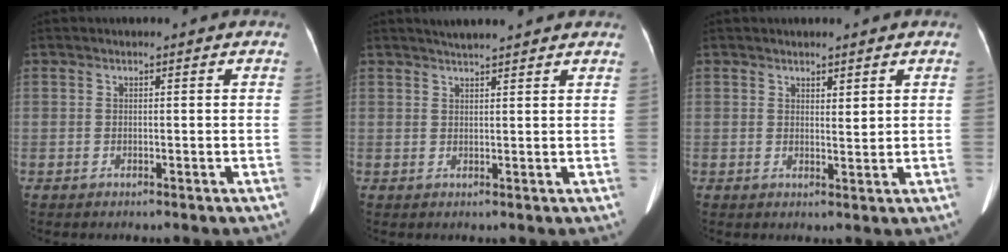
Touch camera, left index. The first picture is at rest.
{"total": 6.2, "force": [5.6, 0.4, 2.7], "torque": [-0.039, 0.024, 0.074]}
{"total": 1.7, "force": [1.2, 0.4, 1.1], "torque": [-0.018, -0.007, 0.023]}